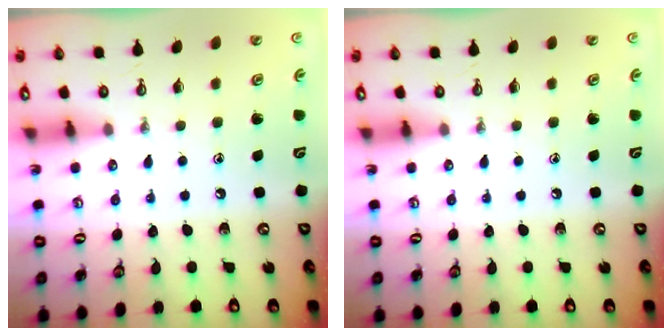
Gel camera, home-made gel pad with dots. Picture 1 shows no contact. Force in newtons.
{"total": 0.0}